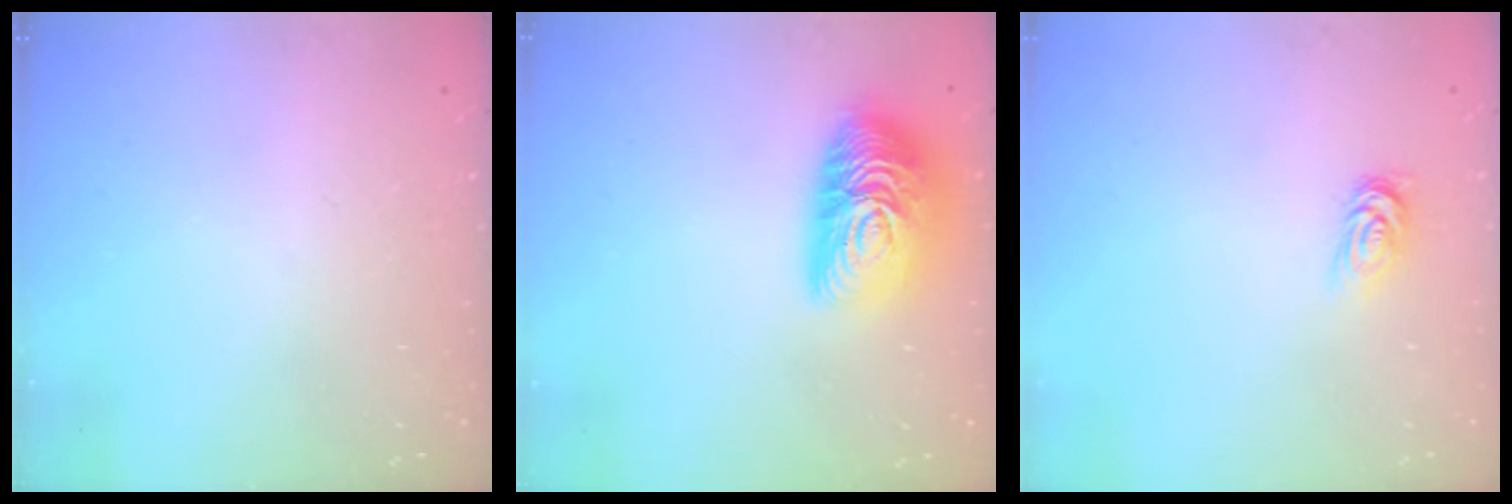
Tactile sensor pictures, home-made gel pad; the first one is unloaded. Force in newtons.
{"total": 16.9, "press": 16.9, "slide": 1.1}
{"total": 2.5, "press": 2.5, "slide": 0.4}